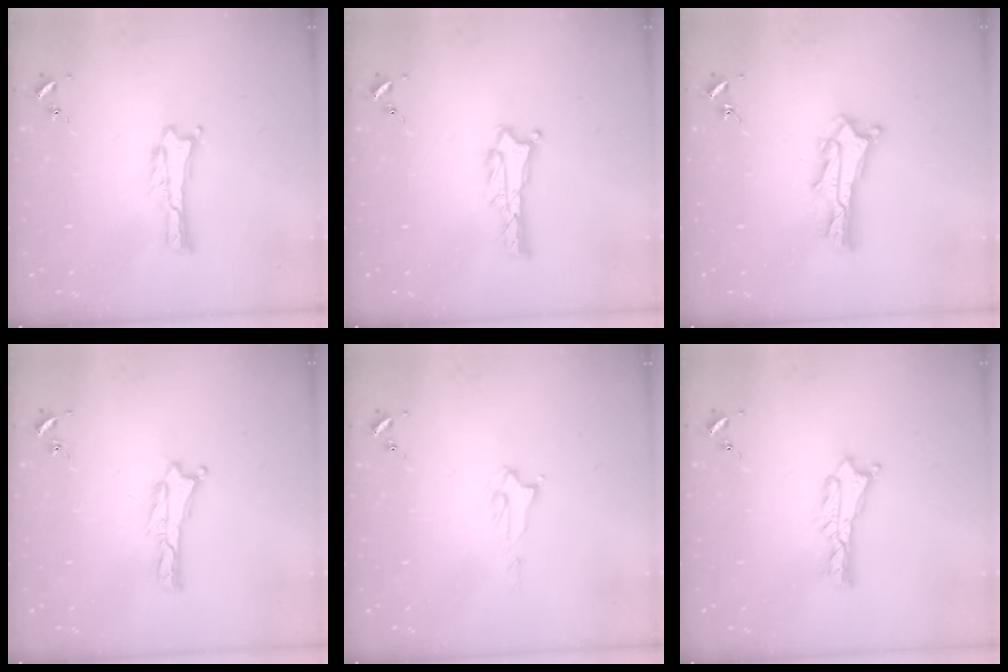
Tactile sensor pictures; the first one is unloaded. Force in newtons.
{"total": 1.3, "press": 1.2, "slide": 0.1}
{"total": 4.4, "press": 4.4, "slide": 0.3}
{"total": 0.0}
{"total": 2.2, "press": 2.2, "slide": 0.4}
{"total": 1.1, "press": 1.1, "slide": 0.2}